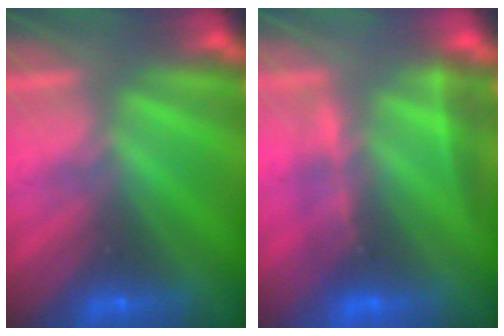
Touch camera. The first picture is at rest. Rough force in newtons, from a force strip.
{"total": 2.4}